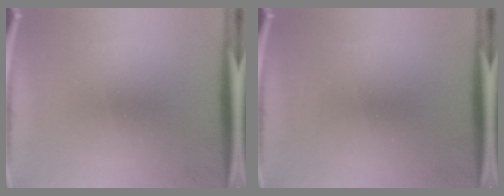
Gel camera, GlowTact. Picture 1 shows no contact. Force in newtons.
{"total": 0.0}